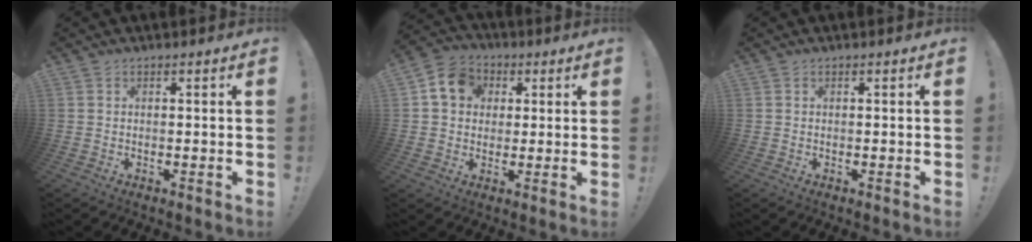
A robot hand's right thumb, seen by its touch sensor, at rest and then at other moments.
{"total": 10.4, "force": [3.1, 8.7, 4.7], "torque": [-0.065, 0.000, 0.063]}
{"total": 0.0}